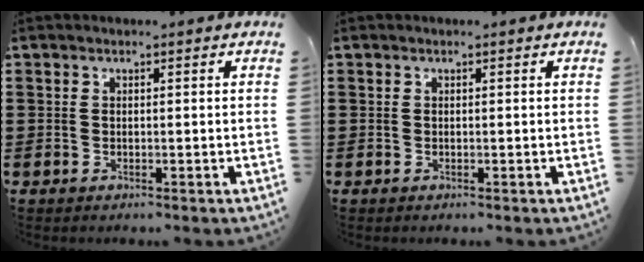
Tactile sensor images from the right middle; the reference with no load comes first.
{"total": 0.0}